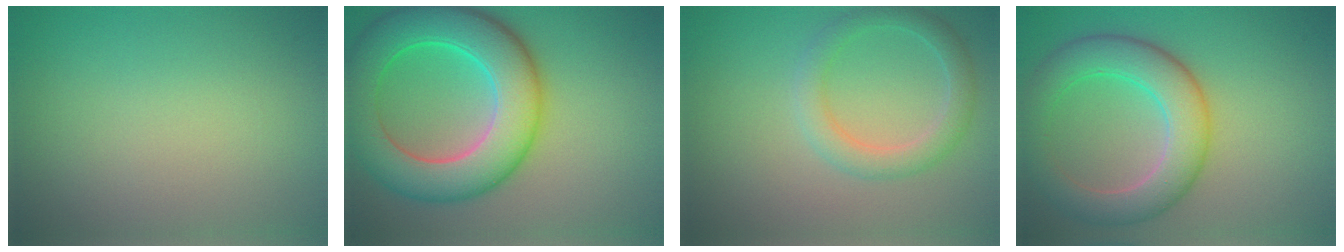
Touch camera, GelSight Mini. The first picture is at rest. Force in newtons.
{"total": 10.6, "press": 10.6, "slide": 0.2}
{"total": 2.8, "press": 2.8, "slide": 0.0}
{"total": 6.6, "press": 6.6, "slide": 0.4}